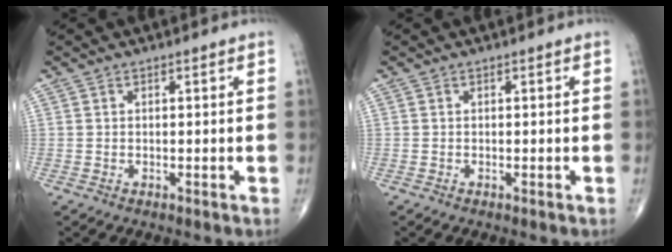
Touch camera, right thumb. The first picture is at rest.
{"total": 0.0}